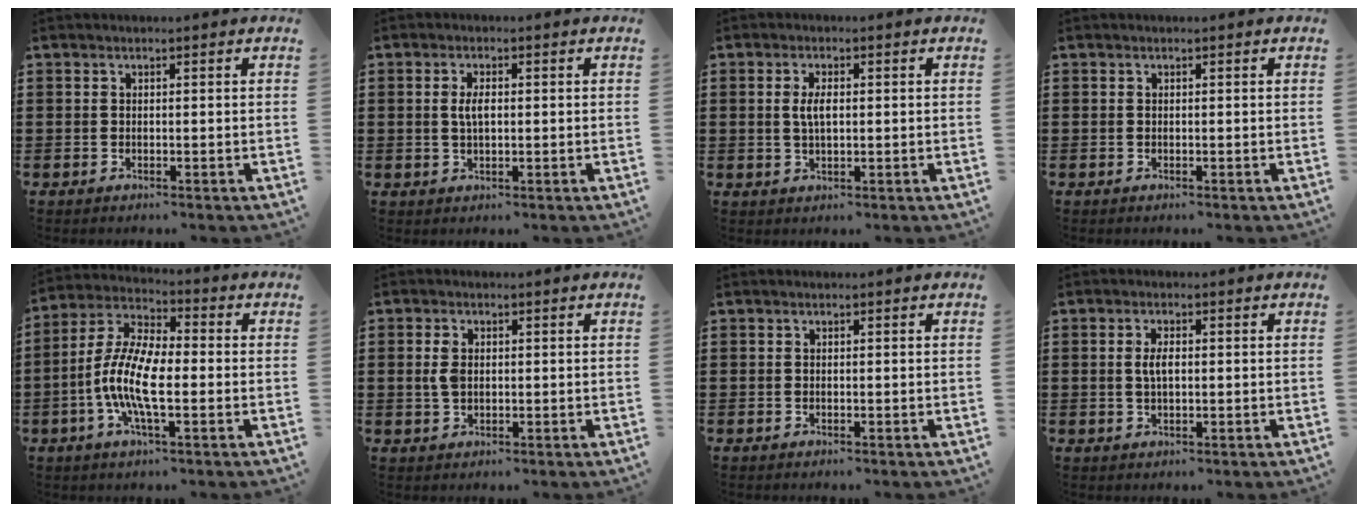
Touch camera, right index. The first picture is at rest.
{"total": 2.9, "force": [0.3, 1.1, 2.7], "torque": [-0.054, 0.004, 0.002]}
{"total": 3.3, "force": [0.3, 1.3, 3.0], "torque": [-0.069, 0.002, 0.001]}
{"total": 0.0}
{"total": 10.4, "force": [-2.5, 3.5, 9.5], "torque": [-0.221, -0.013, -0.054]}
{"total": 2.8, "force": [0.5, 1.6, 2.2], "torque": [-0.048, 0.007, 0.009]}
{"total": 0.0}
{"total": 2.9, "force": [0.3, 1.2, 2.7], "torque": [-0.055, 0.004, 0.002]}